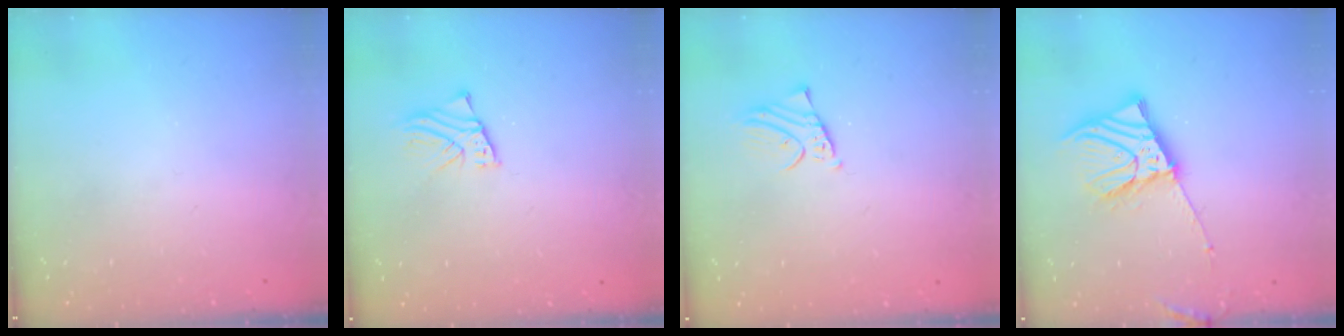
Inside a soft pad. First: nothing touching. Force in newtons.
{"total": 2.0, "press": 2.0, "slide": 0.2}
{"total": 1.8, "press": 1.8, "slide": 0.4}
{"total": 12.3, "press": 12.1, "slide": 2.2}